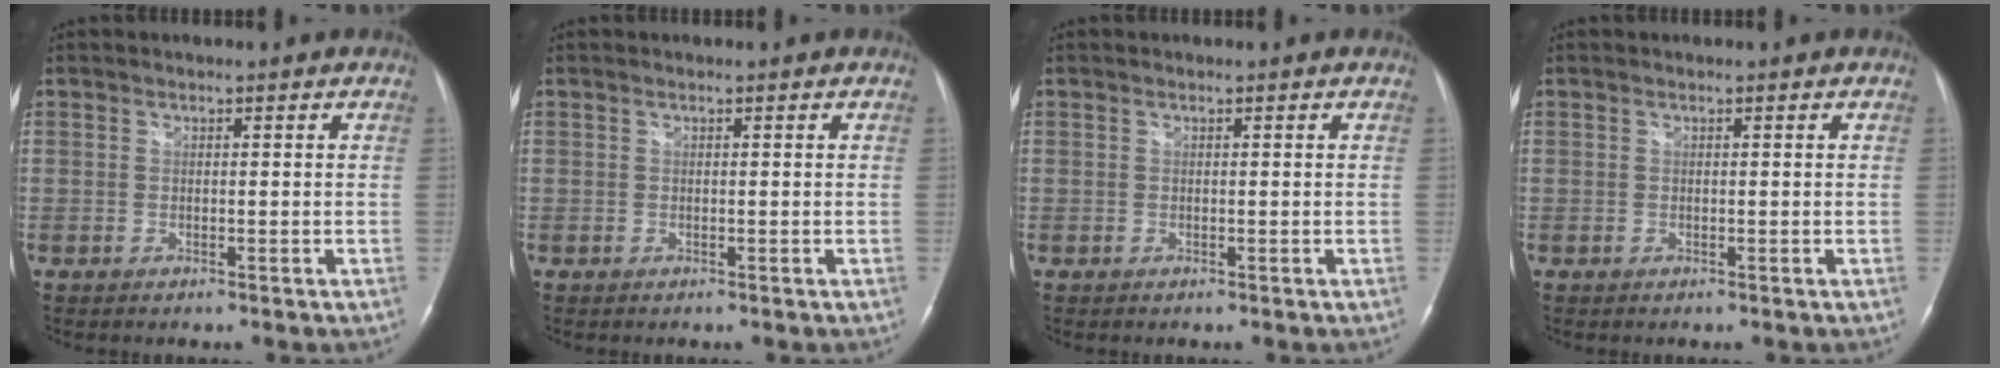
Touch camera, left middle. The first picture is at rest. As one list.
[{"total": 0.0}, {"total": 0.0}, {"total": 0.0}]